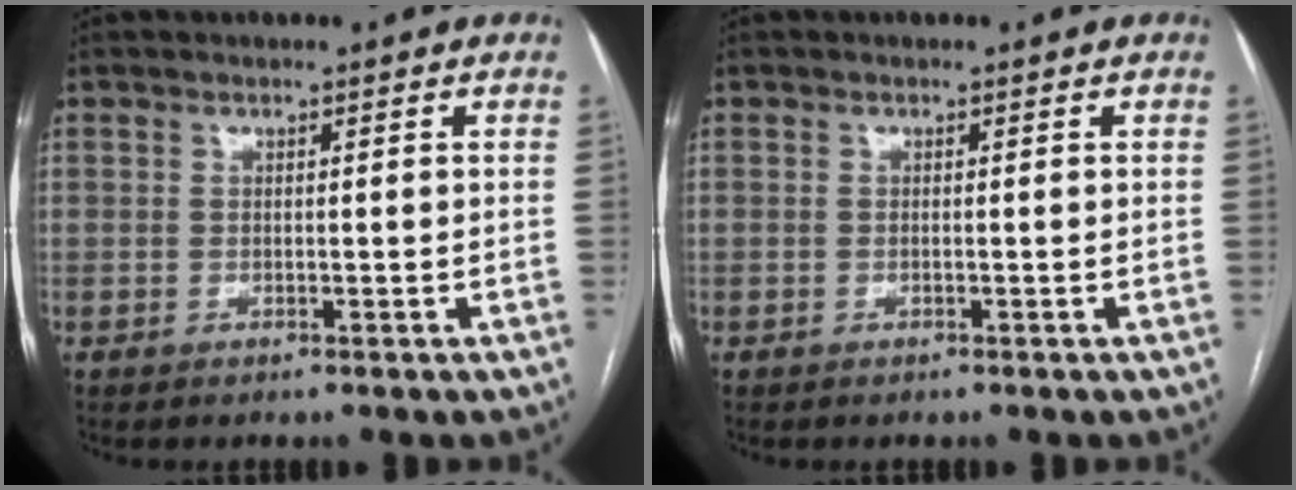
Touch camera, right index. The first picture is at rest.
{"total": 0.0}